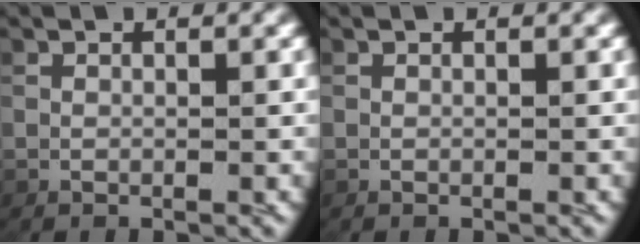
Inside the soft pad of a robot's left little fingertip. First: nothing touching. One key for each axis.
{"total": 0.0}